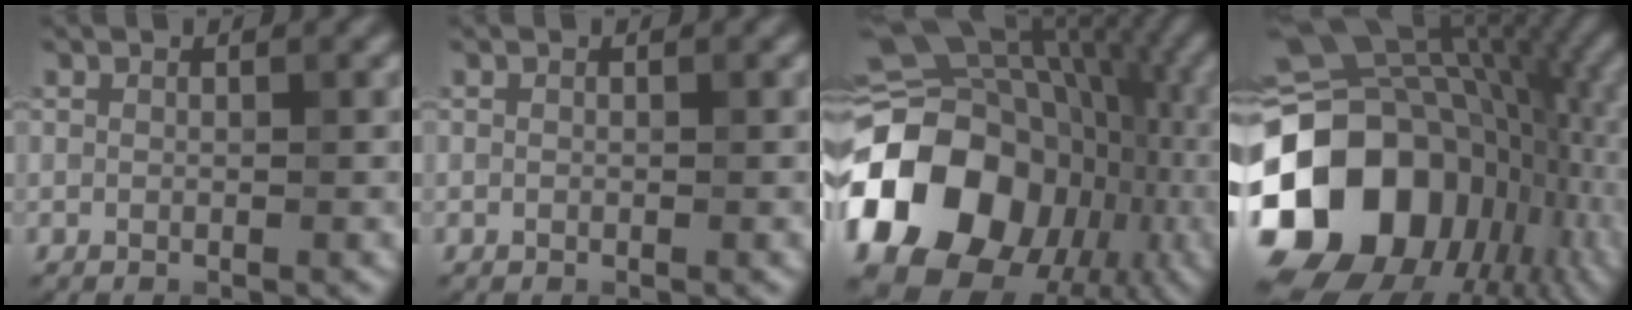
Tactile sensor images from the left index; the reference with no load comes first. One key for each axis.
{"total": 0.0}
{"total": 16.8, "fx": -4.1, "fy": 13.5, "fz": 9.2, "tx": -0.180, "ty": -0.009, "tz": -0.068}
{"total": 19.2, "fx": -3.1, "fy": 15.1, "fz": 11.4, "tx": -0.252, "ty": -0.004, "tz": -0.047}